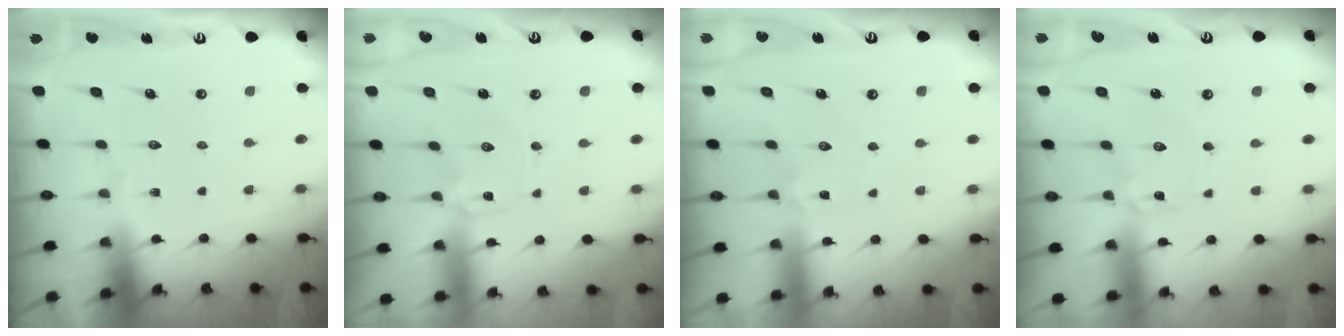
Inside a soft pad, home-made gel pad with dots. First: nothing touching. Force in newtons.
{"total": 0.0}
{"total": 1.5, "press": 1.5, "slide": 0.3}
{"total": 1.2, "press": 1.2, "slide": 0.1}